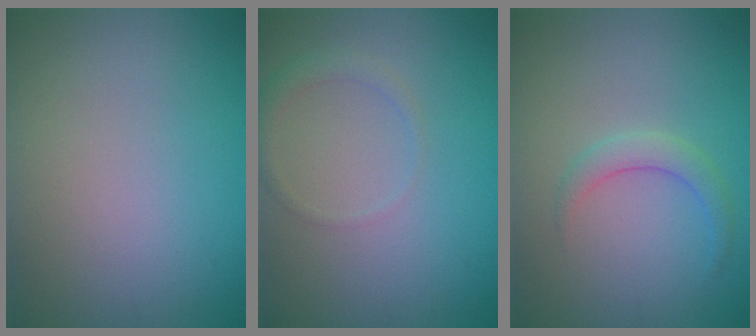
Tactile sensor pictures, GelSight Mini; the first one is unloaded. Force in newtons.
{"total": 1.4, "press": 1.4, "slide": 0.0}
{"total": 2.0, "press": 2.0, "slide": 0.1}